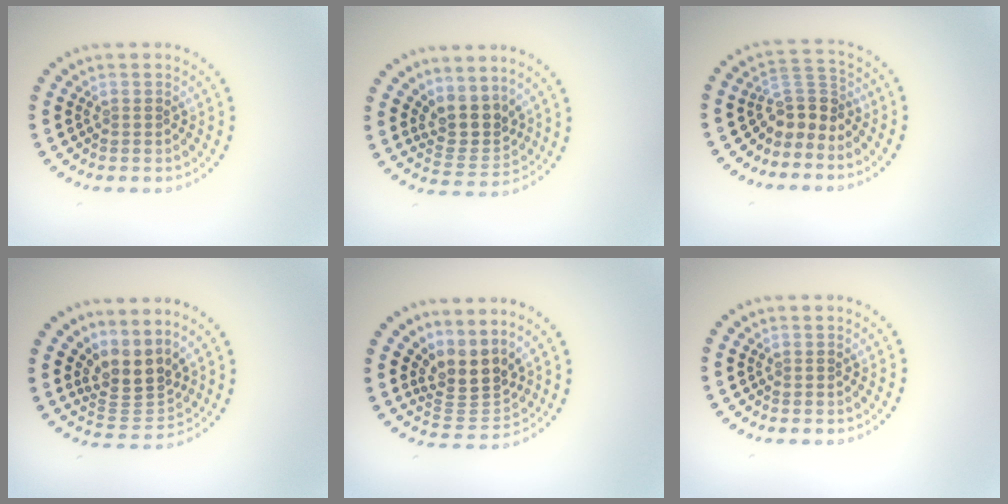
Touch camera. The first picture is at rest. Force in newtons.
{"total": 3.3, "press": 2.5, "slide": 2.2}
{"total": 3.2, "press": 2.3, "slide": 2.2}
{"total": 3.7, "press": 2.7, "slide": 2.5}
{"total": 3.6, "press": 2.6, "slide": 2.5}
{"total": 0.0}